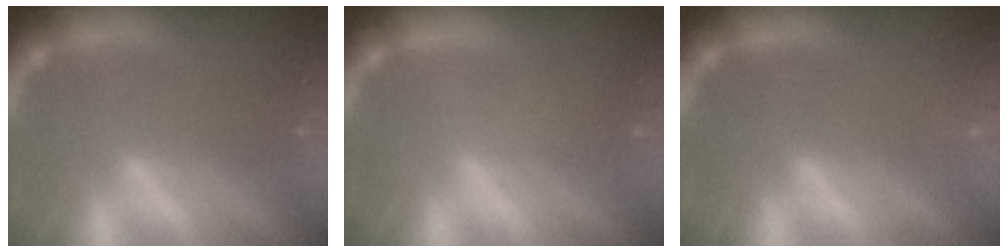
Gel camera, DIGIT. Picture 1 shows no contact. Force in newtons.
{"total": 1.5}
{"total": 0.9}